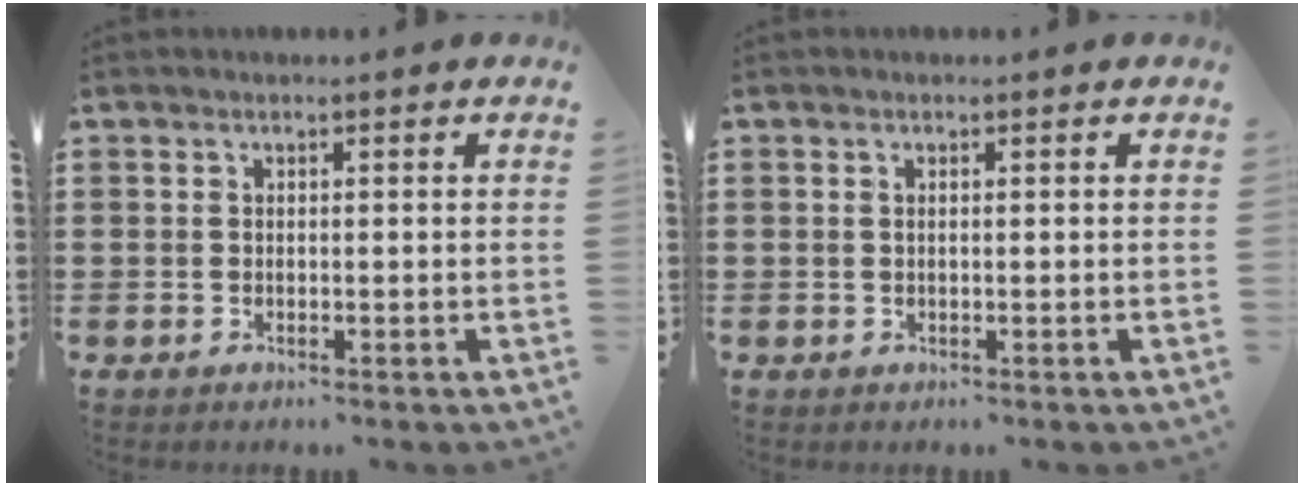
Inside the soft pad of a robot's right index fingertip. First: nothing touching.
{"total": 0.5, "force": [0.1, 0.0, 0.5], "torque": [-0.010, -0.001, 0.002]}